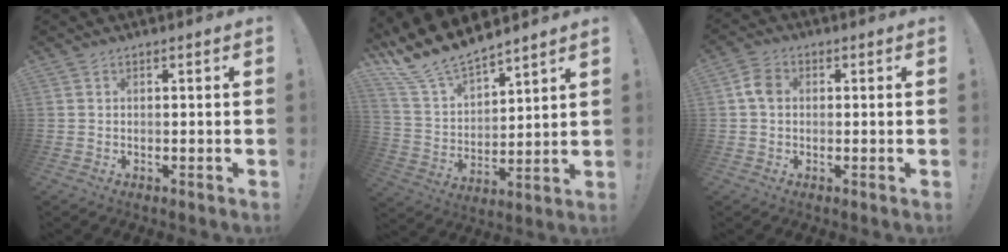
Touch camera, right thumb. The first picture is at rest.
{"total": 13.1, "force": [12.0, 3.7, 3.8], "torque": [-0.099, -0.099, 0.224]}
{"total": 5.3, "force": [0.4, 4.0, 3.5], "torque": [-0.068, 0.011, 0.010]}